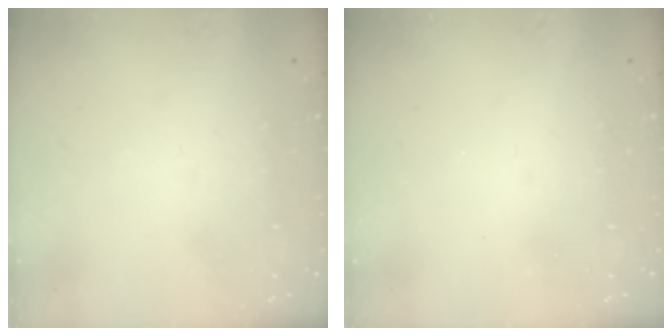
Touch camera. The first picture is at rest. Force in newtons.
{"total": 2.5, "press": 2.4, "slide": 0.4}